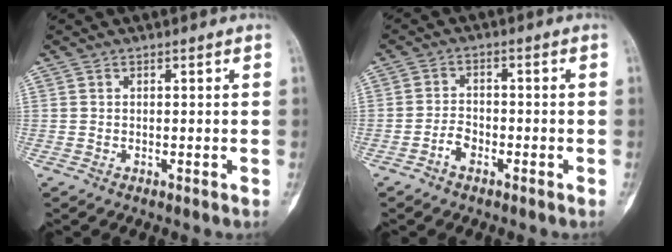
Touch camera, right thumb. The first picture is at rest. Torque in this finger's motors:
{"motor_torque": [-0.02, 0.18, -0.01, 0.33, -0.08]}